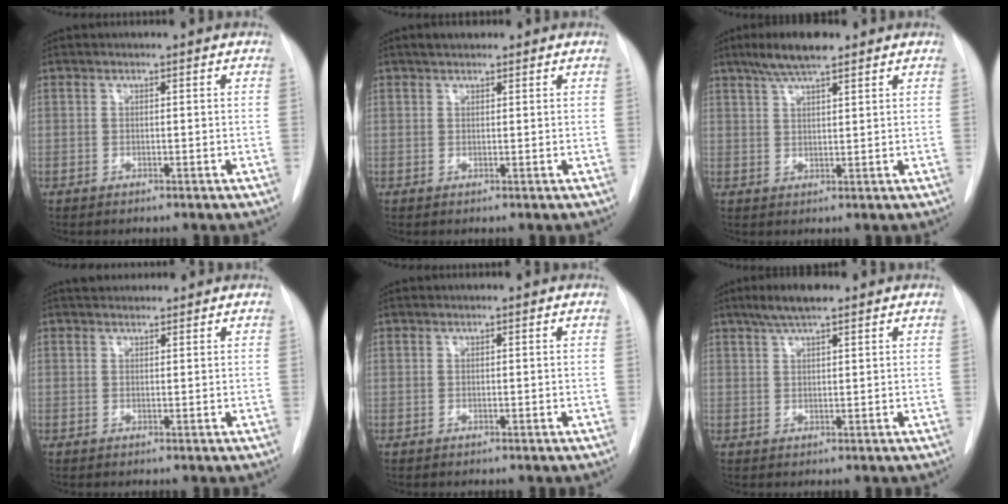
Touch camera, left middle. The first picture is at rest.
{"total": 1.8, "force": [1.4, 0.9, 0.6], "torque": [-0.012, 0.011, 0.020]}
{"total": 6.5, "force": [4.7, 1.0, 4.3], "torque": [-0.084, 0.012, 0.082]}
{"total": 2.9, "force": [2.7, 0.9, 0.6], "torque": [-0.006, 0.026, 0.042]}
{"total": 0.0}
{"total": 4.5, "force": [3.3, 0.7, 3.1], "torque": [-0.062, 0.013, 0.058]}